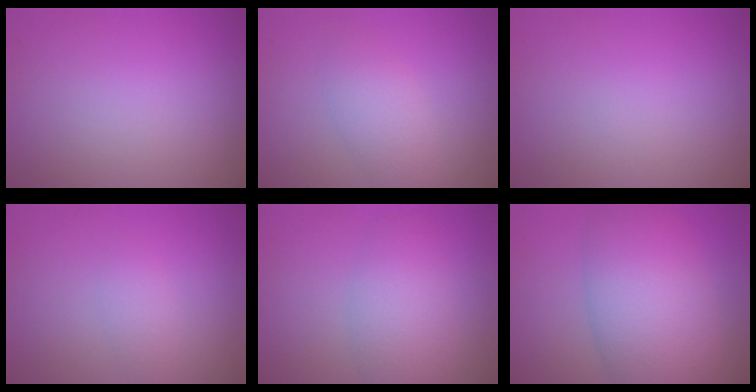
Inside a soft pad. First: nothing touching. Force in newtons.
{"total": 2.6, "press": 2.6, "slide": 0.1}
{"total": 0.0}
{"total": 1.3, "press": 1.3, "slide": 0.0}
{"total": 4.0, "press": 4.0, "slide": 0.1}
{"total": 8.6, "press": 8.6, "slide": 0.2}